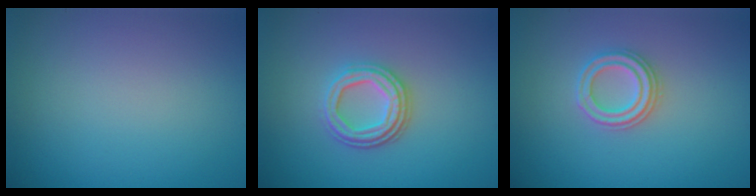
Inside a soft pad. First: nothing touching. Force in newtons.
{"total": 3.6, "press": 3.0, "slide": 2.1}
{"total": 2.5, "press": 2.4, "slide": 0.7}